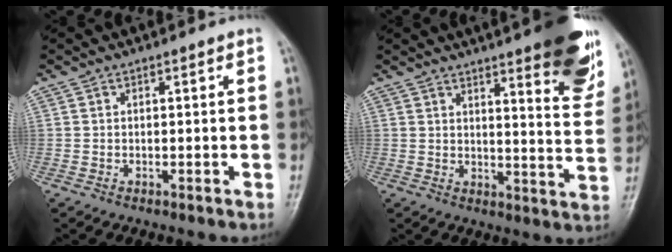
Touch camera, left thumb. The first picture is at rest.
{"total": 18.6, "force": [11.8, 4.3, 13.7], "torque": [-0.146, -0.060, 0.144]}